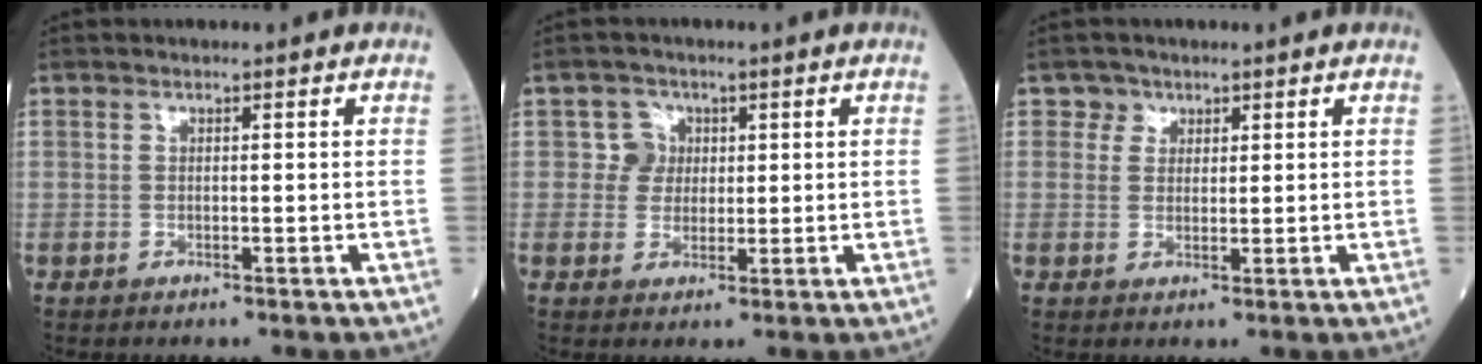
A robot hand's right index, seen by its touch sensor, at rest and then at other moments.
{"total": 3.0, "force": [0.8, 2.9, -0.1], "torque": [0.007, 0.005, 0.011]}
{"total": 2.0, "force": [1.2, 1.6, -0.2], "torque": [0.013, 0.000, 0.015]}